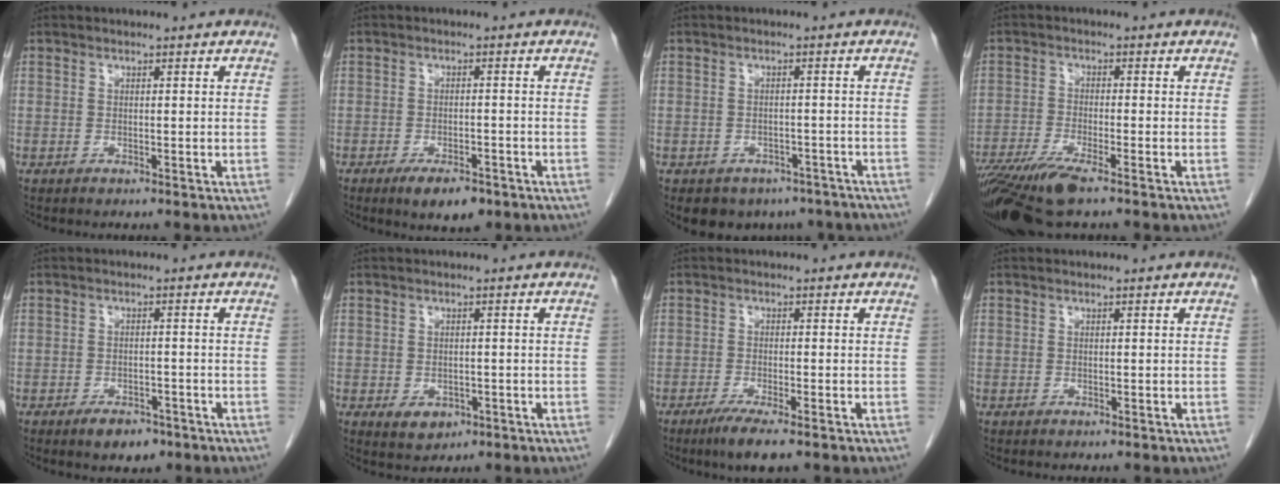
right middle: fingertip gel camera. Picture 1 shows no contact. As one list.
[{"total": 5.4, "force": [-3.5, 2.0, 3.6], "torque": [-0.057, -0.004, -0.048]}, {"total": 8.3, "force": [-6.2, 5.3, 1.9], "torque": [-0.019, 0.008, -0.067]}, {"total": 10.1, "force": [-7.5, 1.1, 6.7], "torque": [-0.123, -0.021, -0.131]}, {"total": 3.9, "force": [-2.6, 2.0, 2.1], "torque": [-0.033, 0.001, -0.032]}, {"total": 2.8, "force": [-1.1, 2.0, 1.5], "torque": [-0.018, 0.000, -0.005]}, {"total": 5.0, "force": [-3.4, 0.4, 3.7], "torque": [-0.064, -0.013, -0.055]}, {"total": 0.0}]